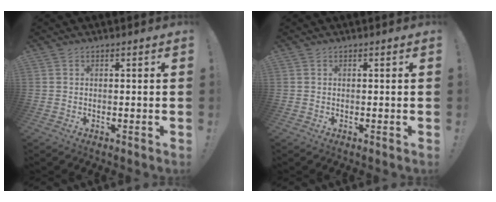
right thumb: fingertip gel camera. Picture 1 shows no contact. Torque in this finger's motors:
{"motor_torque": [-0.07, -0.03, 0.00, 0.00, 0.00]}